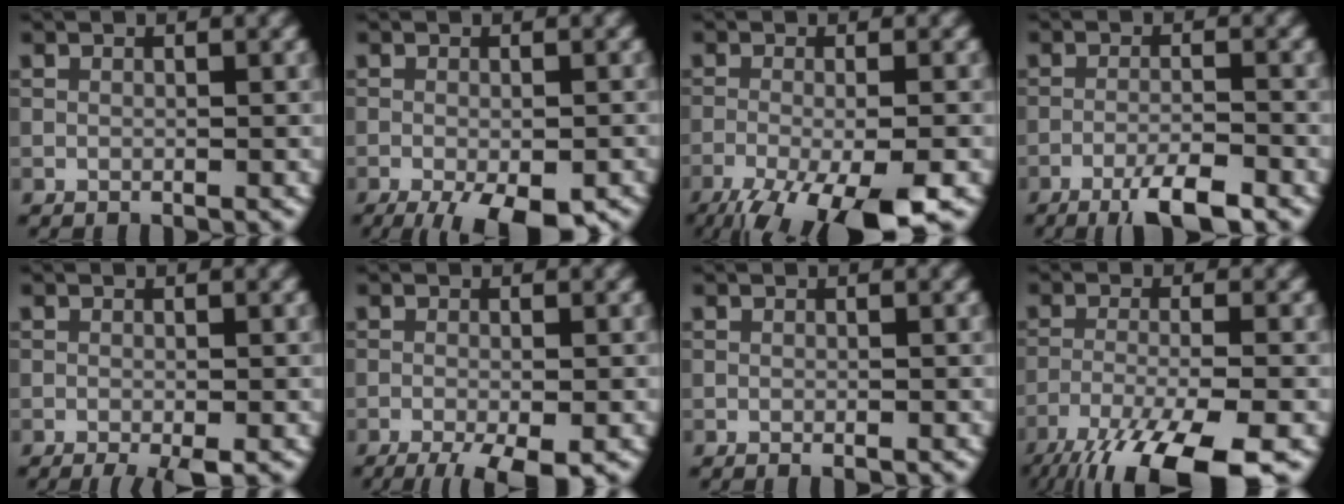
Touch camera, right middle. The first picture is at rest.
{"total": 7.0, "force": [-4.2, 2.1, 5.1], "torque": [-0.074, -0.015, -0.062]}
{"total": 10.0, "force": [-6.3, 2.6, 7.3], "torque": [-0.125, -0.031, -0.101]}
{"total": 4.7, "force": [-3.3, 0.7, 3.3], "torque": [-0.059, 0.002, -0.062]}
{"total": 2.4, "force": [-1.4, 0.4, 1.9], "torque": [-0.029, -0.001, -0.023]}
{"total": 5.5, "force": [-3.4, 1.4, 4.1], "torque": [-0.064, -0.012, -0.052]}
{"total": 0.8, "force": [-0.4, 0.1, 0.7], "torque": [-0.009, -0.004, -0.006]}
{"total": 11.3, "force": [-7.9, 2.3, 7.7], "torque": [-0.132, -0.021, -0.135]}